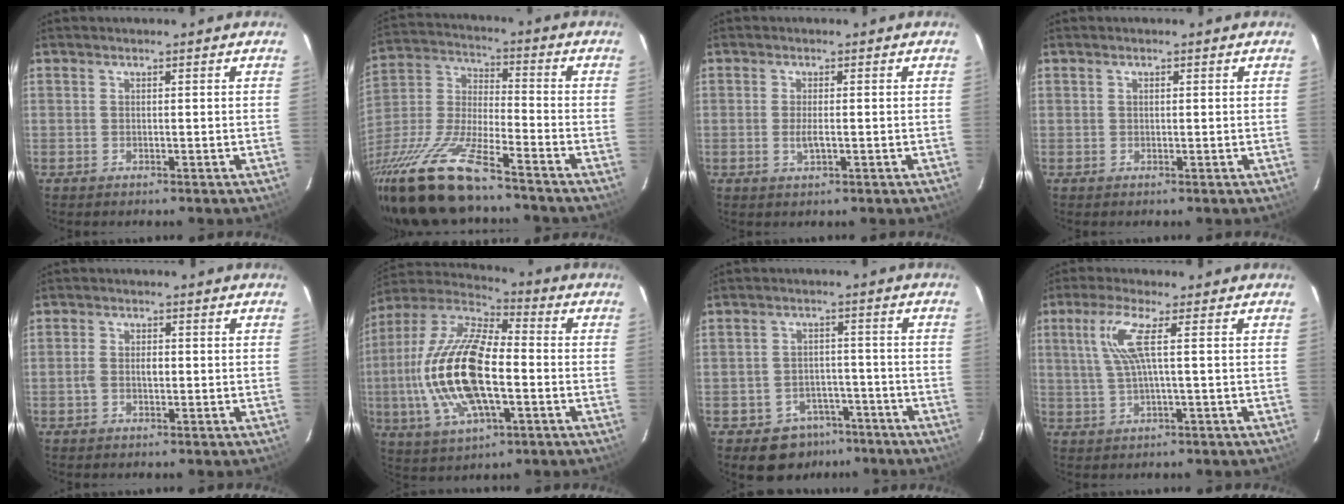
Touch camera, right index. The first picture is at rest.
{"total": 22.2, "force": [-16.9, 4.1, 13.8], "torque": [-0.294, -0.040, -0.316]}
{"total": 2.5, "force": [-0.5, 0.5, 2.3], "torque": [-0.046, -0.004, -0.008]}
{"total": 0.6, "force": [0.2, 0.4, 0.4], "torque": [-0.006, 0.004, 0.003]}
{"total": 2.7, "force": [-0.5, 1.5, 2.2], "torque": [-0.045, 0.005, -0.009]}
{"total": 21.3, "force": [-3.1, 8.8, 19.1], "torque": [-0.397, -0.003, -0.063]}
{"total": 7.6, "force": [-5.1, 5.4, 1.7], "torque": [-0.040, 0.025, -0.056]}
{"total": 6.2, "force": [1.3, -0.1, 6.1], "torque": [-0.120, 0.003, 0.035]}